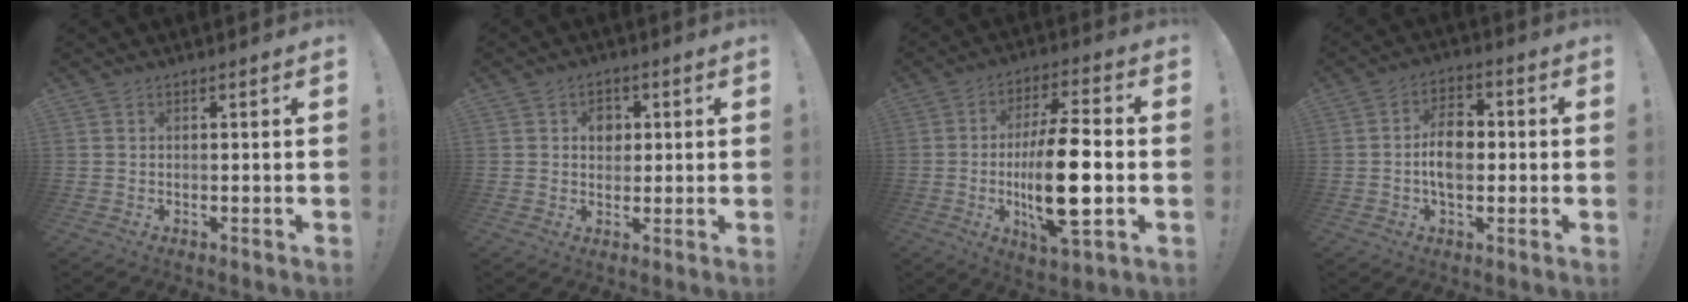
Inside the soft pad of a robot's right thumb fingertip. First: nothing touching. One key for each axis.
{"total": 4.7, "fx": 1.1, "fy": 4.0, "fz": 2.2, "tx": -0.022, "ty": -0.001, "tz": 0.015}
{"total": 18.7, "fx": -2.1, "fy": 5.7, "fz": 17.7, "tx": -0.318, "ty": 0.000, "tz": -0.037}
{"total": 9.3, "fx": -0.4, "fy": 6.4, "fz": 6.7, "tx": -0.118, "ty": 0.009, "tz": -0.011}